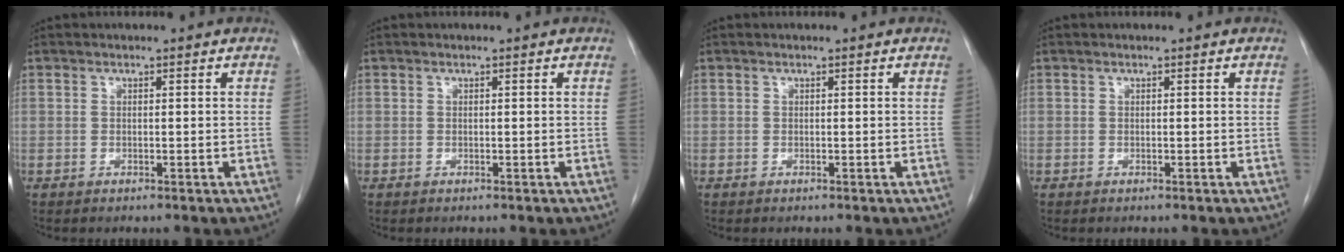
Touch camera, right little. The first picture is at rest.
{"total": 0.0}
{"total": 0.0}
{"total": 0.0}